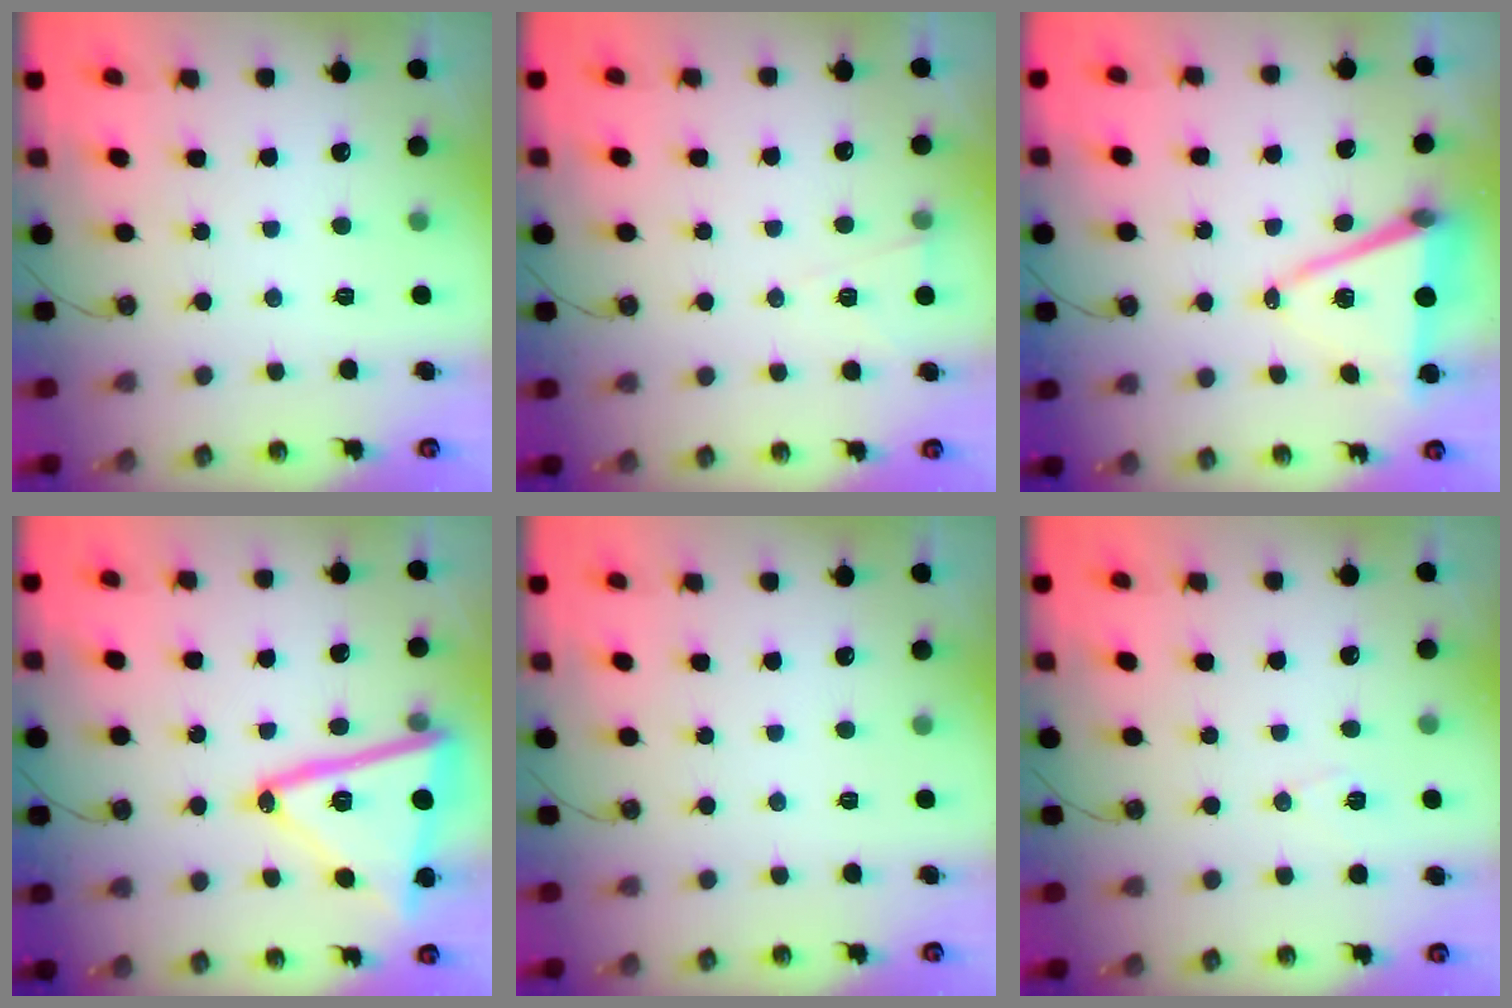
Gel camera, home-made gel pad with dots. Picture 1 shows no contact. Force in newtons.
{"total": 5.2, "press": 2.9, "slide": 4.3}
{"total": 10.1, "press": 9.3, "slide": 4.0}
{"total": 22.7, "press": 22.7, "slide": 1.3}
{"total": 0.0}
{"total": 6.0, "press": 4.8, "slide": 3.6}